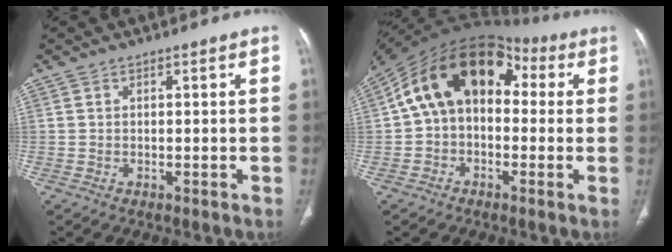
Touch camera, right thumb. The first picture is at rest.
{"total": 16.3, "force": [2.0, 11.3, 11.6], "torque": [-0.164, 0.052, 0.014]}